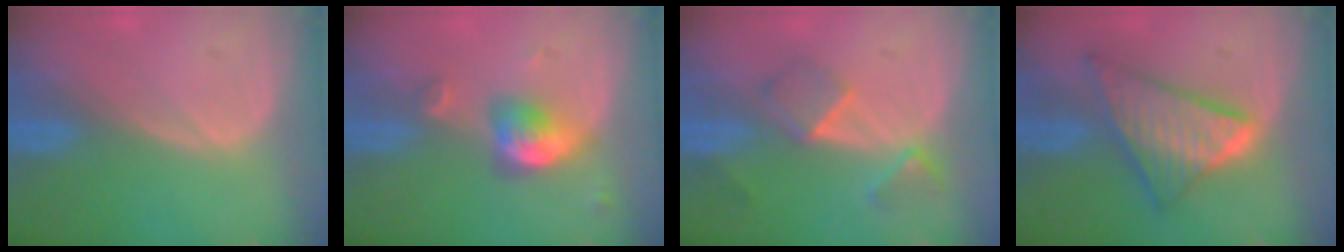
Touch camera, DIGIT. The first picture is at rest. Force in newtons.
{"total": 5.0, "press": 4.7, "slide": 1.6}
{"total": 5.6, "press": 4.9, "slide": 2.7}
{"total": 8.8, "press": 8.7, "slide": 0.6}